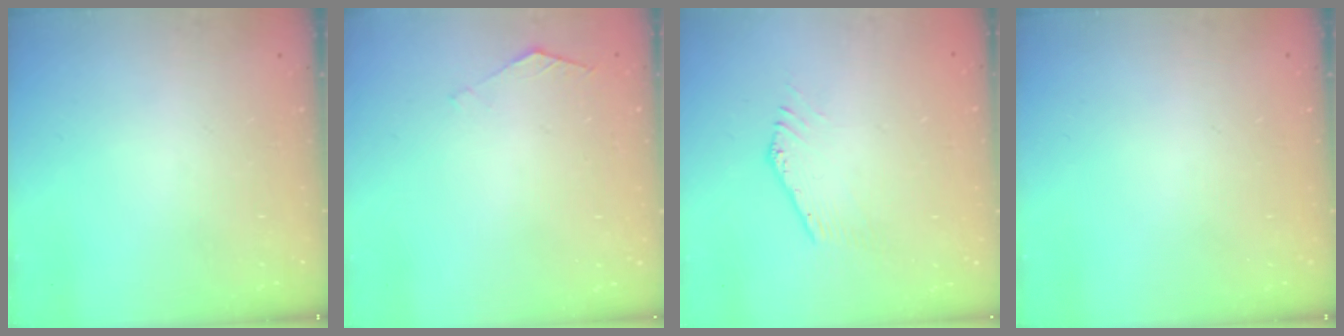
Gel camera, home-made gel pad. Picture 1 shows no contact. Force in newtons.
{"total": 1.3, "press": 1.2, "slide": 0.4}
{"total": 1.0, "press": 1.0, "slide": 0.1}
{"total": 0.0}